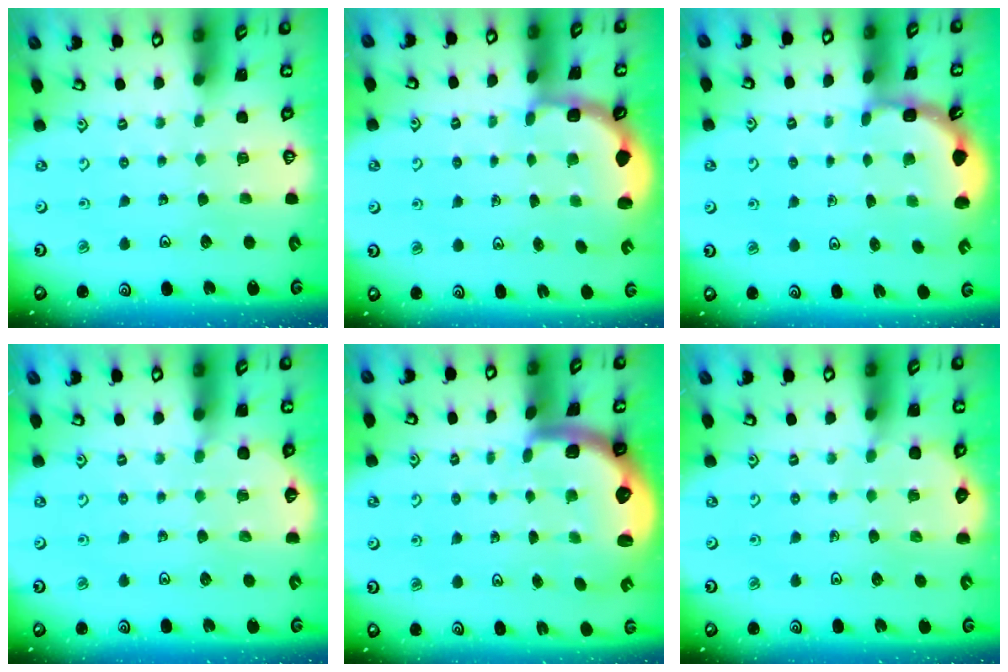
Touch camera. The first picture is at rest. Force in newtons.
{"total": 2.9, "press": 2.3, "slide": 1.7}
{"total": 2.3, "press": 2.1, "slide": 0.9}
{"total": 4.9, "press": 4.4, "slide": 2.1}
{"total": 2.8, "press": 2.4, "slide": 1.4}
{"total": 3.4, "press": 3.3, "slide": 0.6}